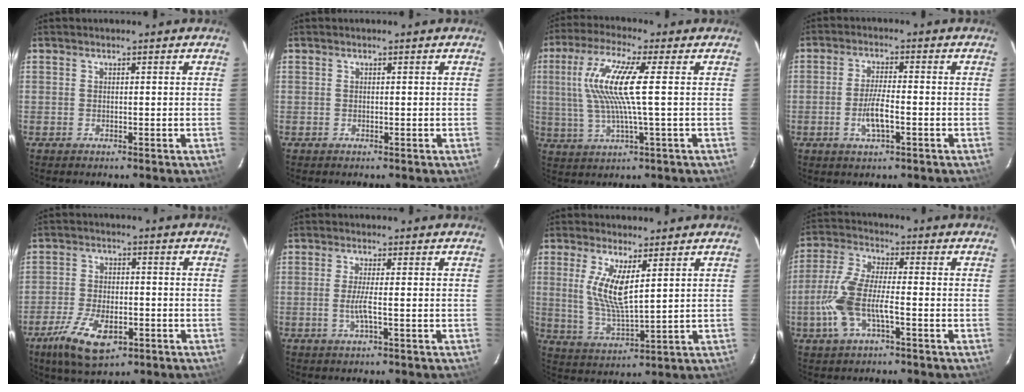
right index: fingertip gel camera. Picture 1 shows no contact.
{"total": 0.0}
{"total": 11.6, "force": [1.4, 0.1, 11.5], "torque": [-0.229, 0.004, 0.028]}
{"total": 5.5, "force": [-2.0, 1.1, 5.1], "torque": [-0.102, -0.001, -0.036]}
{"total": 10.9, "force": [-5.7, 5.1, 7.8], "torque": [-0.172, -0.017, -0.099]}
{"total": 3.2, "force": [-0.9, -0.4, 3.0], "torque": [-0.061, -0.004, -0.018]}
{"total": 8.4, "force": [2.8, 1.9, 7.7], "torque": [-0.156, -0.010, 0.058]}
{"total": 10.8, "force": [-3.6, 3.4, 9.6], "torque": [-0.216, -0.001, -0.072]}